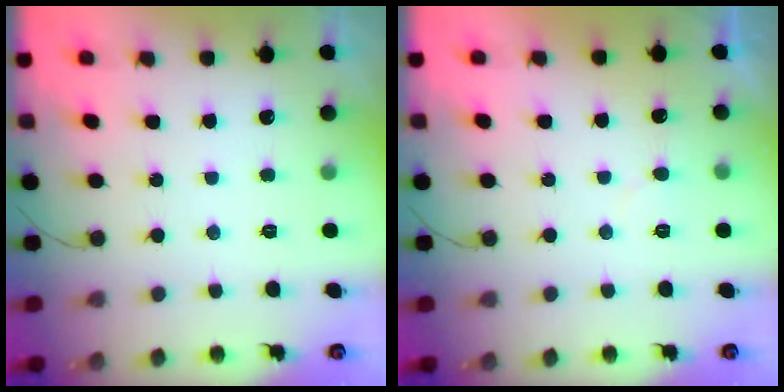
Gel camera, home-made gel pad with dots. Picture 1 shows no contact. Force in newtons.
{"total": 4.6, "press": 4.6, "slide": 0.2}